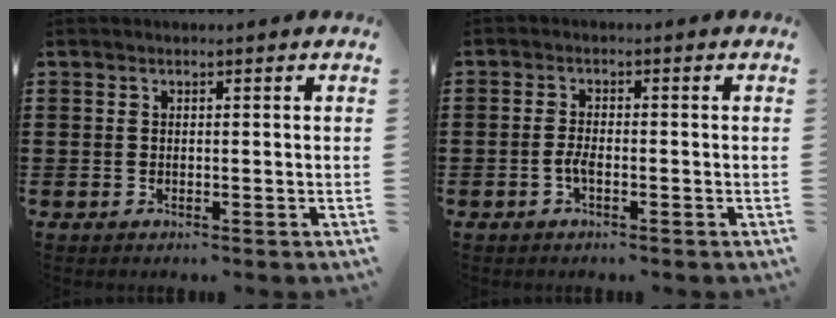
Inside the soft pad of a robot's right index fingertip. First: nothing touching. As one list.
[{"total": 2.1, "force": [-0.9, 0.4, 1.8], "torque": [-0.051, -0.009, -0.020]}]